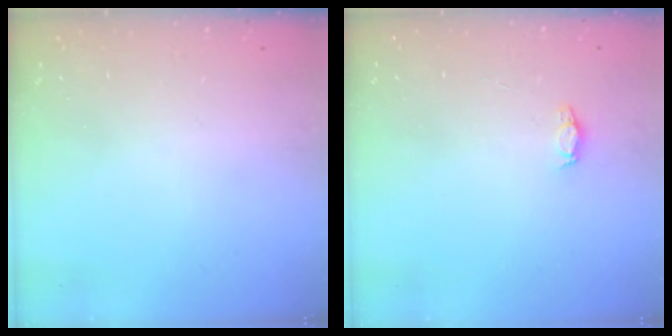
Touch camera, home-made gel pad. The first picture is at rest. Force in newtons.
{"total": 2.9, "press": 2.8, "slide": 0.4}